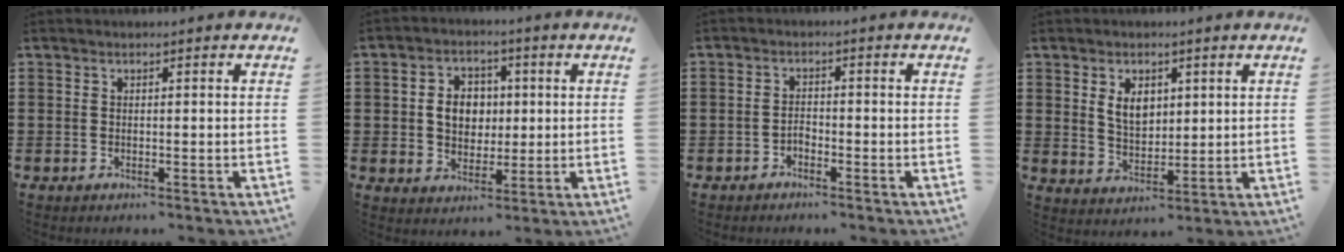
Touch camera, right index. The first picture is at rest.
{"total": 5.7, "force": [0.4, 4.6, 3.4], "torque": [-0.072, 0.013, 0.003]}
{"total": 1.4, "force": [-1.2, 0.7, 0.2], "torque": [-0.007, 0.003, -0.025]}
{"total": 4.8, "force": [1.9, 3.0, 3.3], "torque": [-0.066, 0.008, 0.031]}